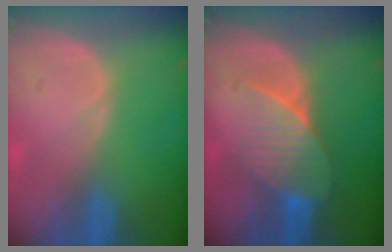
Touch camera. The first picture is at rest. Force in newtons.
{"total": 7.3, "press": 6.8, "slide": 2.8}